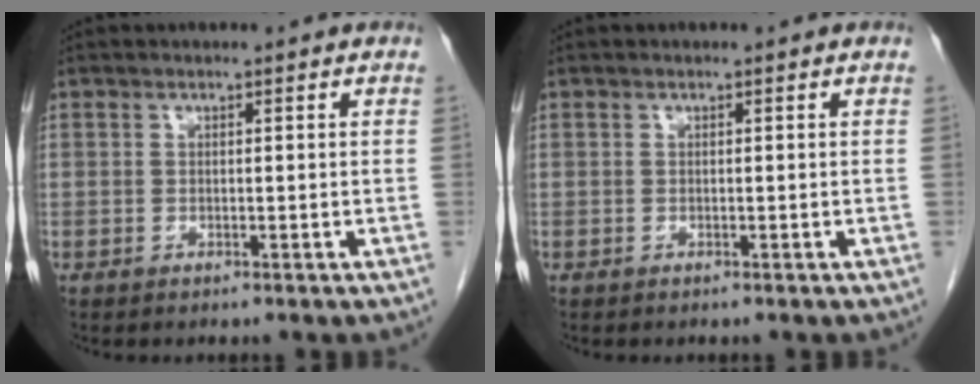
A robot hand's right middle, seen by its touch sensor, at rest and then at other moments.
{"total": 0.0}